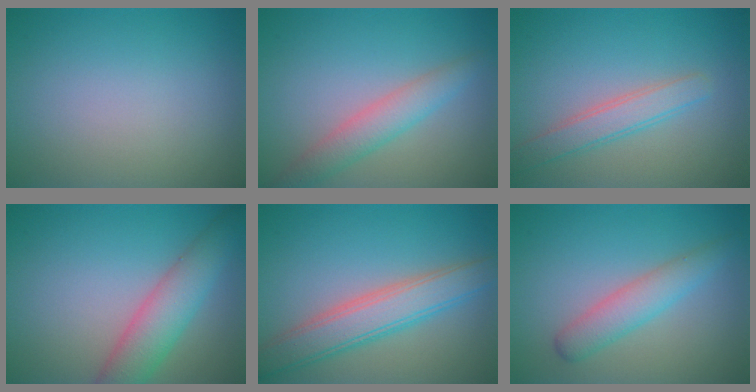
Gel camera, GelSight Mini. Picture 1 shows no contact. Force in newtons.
{"total": 2.4, "press": 2.4, "slide": 0.2}
{"total": 2.7, "press": 2.7, "slide": 0.1}
{"total": 5.0, "press": 5.0, "slide": 0.1}
{"total": 5.1, "press": 5.1, "slide": 0.1}
{"total": 3.1, "press": 3.1, "slide": 0.0}